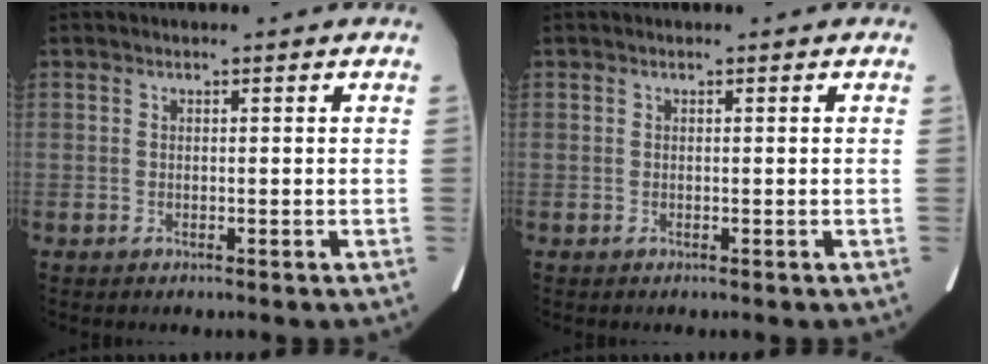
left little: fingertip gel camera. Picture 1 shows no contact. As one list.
[{"total": 0.0}]